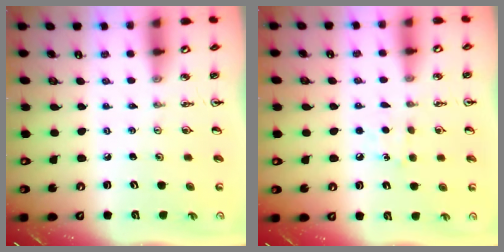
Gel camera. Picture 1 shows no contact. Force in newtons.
{"total": 7.1, "press": 7.1, "slide": 0.9}